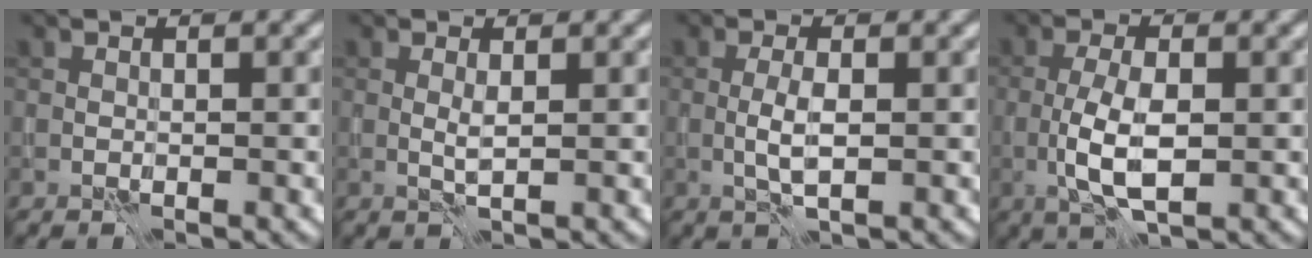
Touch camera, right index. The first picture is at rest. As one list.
[{"total": 0.8, "force": [0.2, -0.2, 0.8], "torque": [-0.018, 0.000, 0.003]}, {"total": 2.2, "force": [-0.4, 0.4, 2.1], "torque": [-0.046, 0.001, -0.008]}, {"total": 4.6, "force": [-1.0, 1.6, 4.1], "torque": [-0.088, -0.002, -0.019]}]